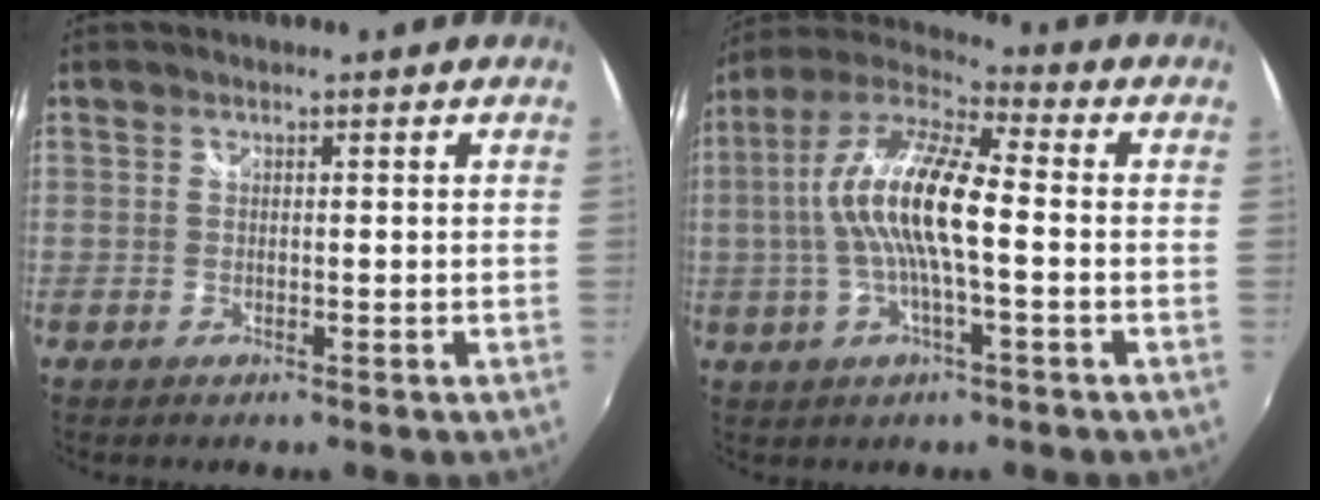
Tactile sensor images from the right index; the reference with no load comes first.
{"total": 14.6, "force": [-0.8, 3.5, 14.2], "torque": [-0.271, 0.011, -0.024]}